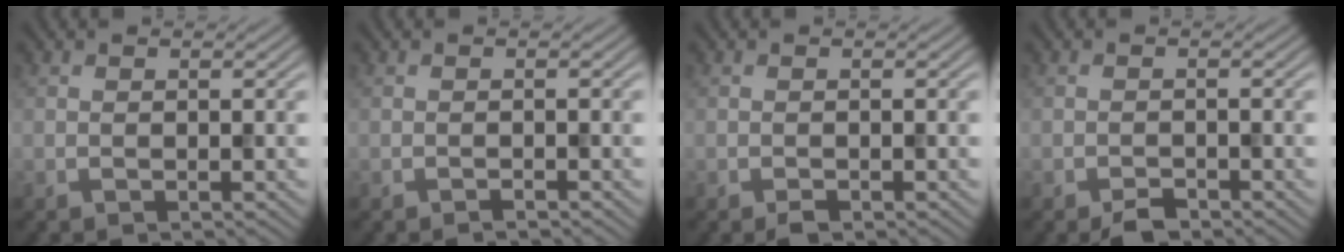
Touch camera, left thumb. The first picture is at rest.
{"total": 0.6, "force": [-0.6, 0.1, 0.2], "torque": [-0.001, 0.001, -0.010]}
{"total": 0.9, "force": [-0.6, 0.3, 0.5], "torque": [-0.006, -0.001, -0.010]}
{"total": 1.9, "force": [-1.5, 0.7, 0.9], "torque": [-0.014, -0.002, -0.030]}